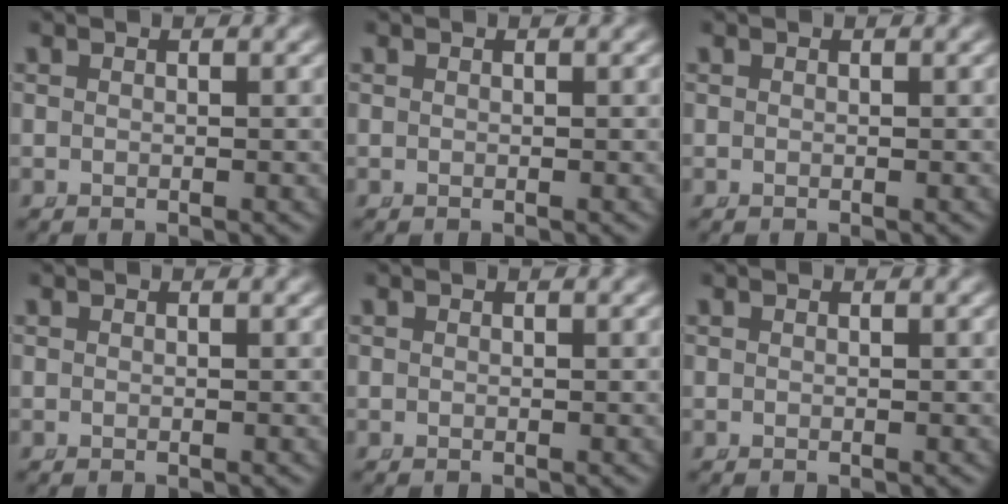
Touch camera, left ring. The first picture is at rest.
{"total": 0.0}
{"total": 0.0}
{"total": 0.0}
{"total": 0.0}
{"total": 0.0}